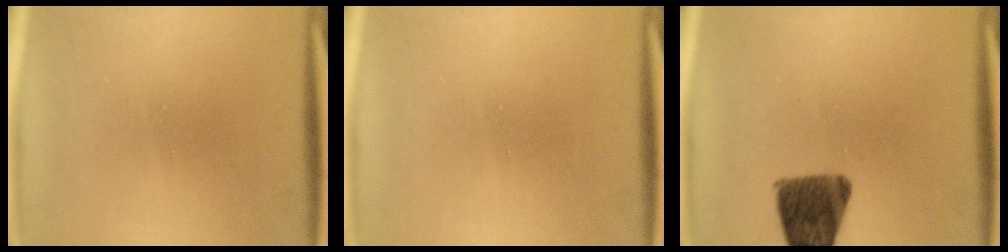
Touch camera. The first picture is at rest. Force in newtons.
{"total": 0.0}
{"total": 10.6}